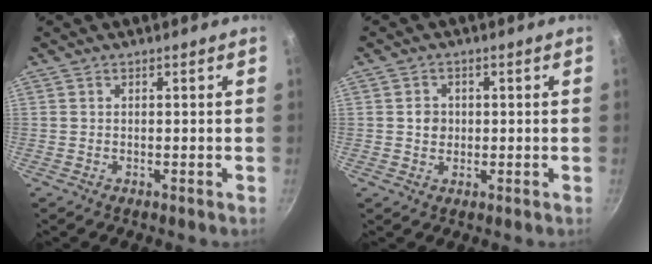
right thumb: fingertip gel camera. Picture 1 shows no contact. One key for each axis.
{"total": 2.9, "fx": 0.1, "fy": 2.6, "fz": 1.3, "tx": -0.007, "ty": 0.005, "tz": 0.000}